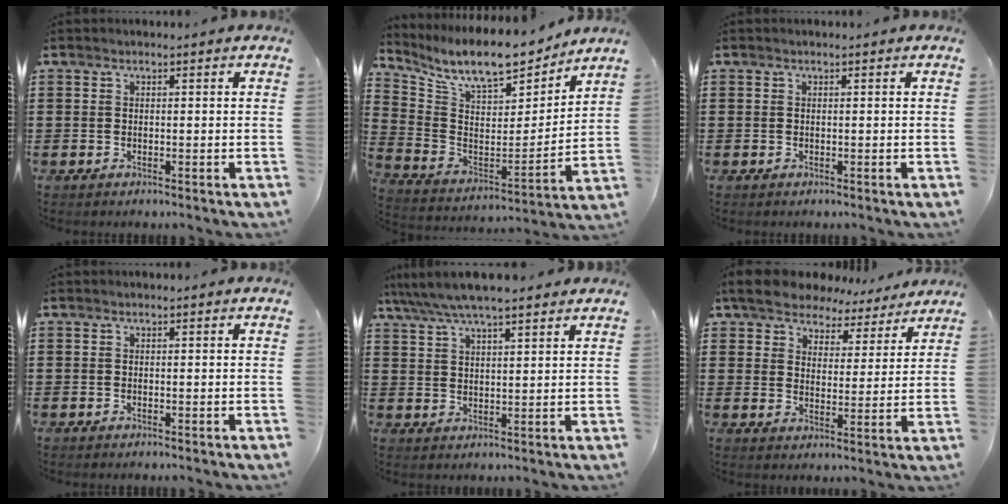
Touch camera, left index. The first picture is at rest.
{"total": 11.6, "force": [10.0, 2.2, 5.4], "torque": [-0.139, -0.063, 0.173]}
{"total": 0.0}
{"total": 0.0}
{"total": 5.7, "force": [4.8, 0.9, 2.9], "torque": [-0.070, -0.013, 0.085]}
{"total": 6.5, "force": [6.2, 1.8, 0.8], "torque": [-0.042, -0.034, 0.109]}